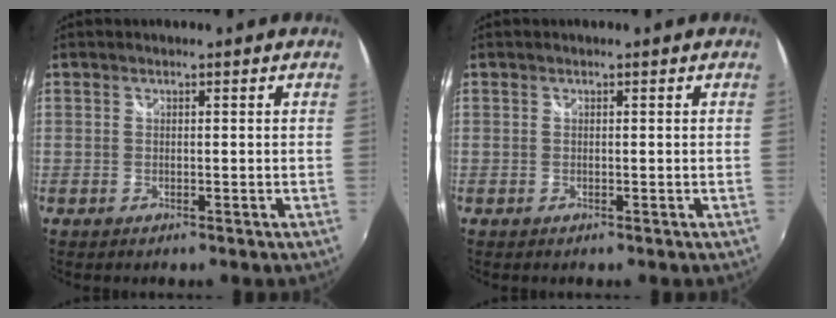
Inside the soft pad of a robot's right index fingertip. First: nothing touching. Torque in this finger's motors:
{"motor_torque": [0.00, 0.00, 0.00, 0.00]}